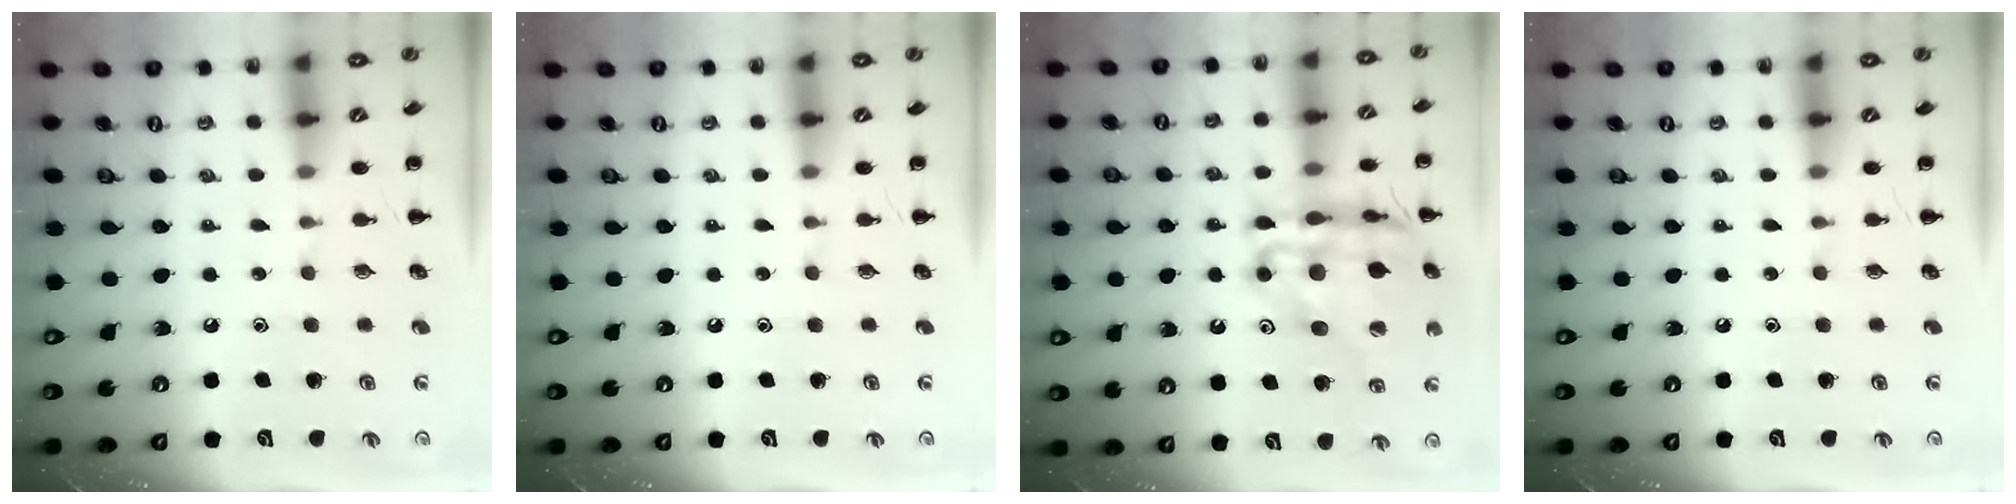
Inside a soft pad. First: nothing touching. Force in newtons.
{"total": 0.0}
{"total": 21.4, "press": 21.1, "slide": 3.5}
{"total": 0.0}